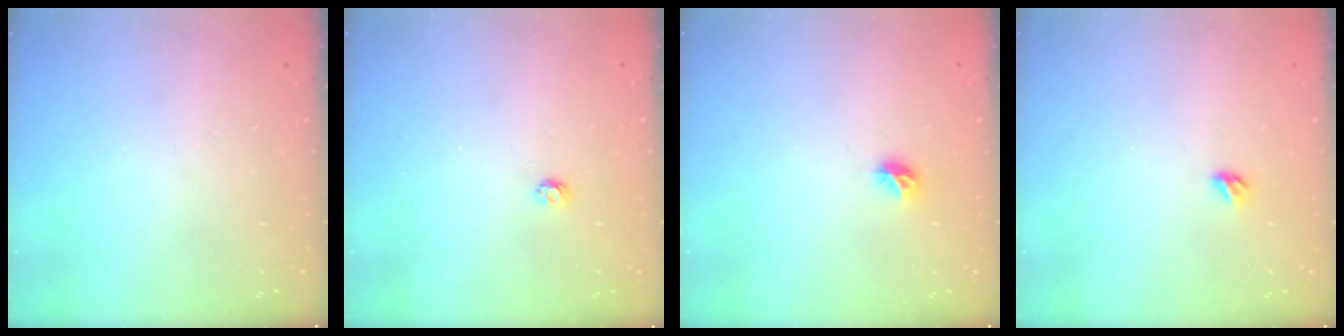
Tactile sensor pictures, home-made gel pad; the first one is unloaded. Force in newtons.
{"total": 3.0, "press": 3.0, "slide": 0.4}
{"total": 5.4, "press": 5.4, "slide": 0.5}
{"total": 3.2, "press": 3.1, "slide": 0.8}